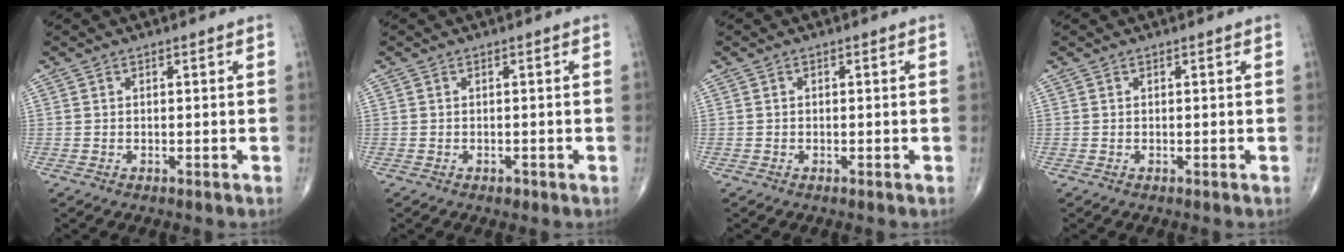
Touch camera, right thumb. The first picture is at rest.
{"total": 0.8, "force": [-0.5, 0.5, 0.4], "torque": [-0.004, 0.000, -0.006]}
{"total": 0.0}
{"total": 0.0}